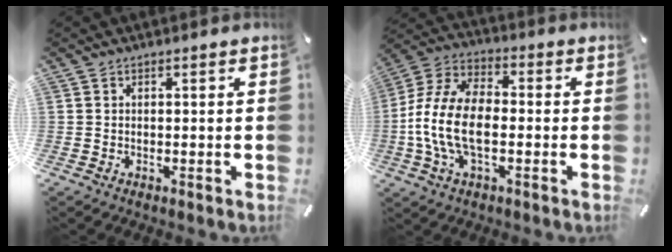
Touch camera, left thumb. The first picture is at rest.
{"total": 13.3, "force": [-3.2, 7.4, 10.6], "torque": [-0.239, -0.001, -0.060]}